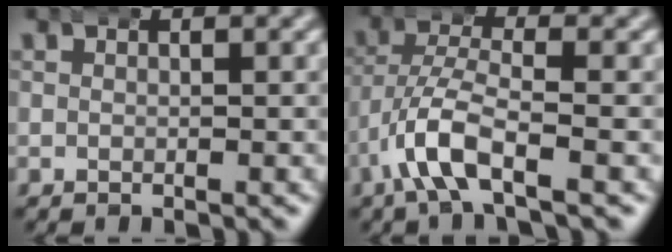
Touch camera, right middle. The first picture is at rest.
{"total": 4.5, "force": [-1.7, 1.6, 3.9], "torque": [-0.103, -0.018, -0.018]}